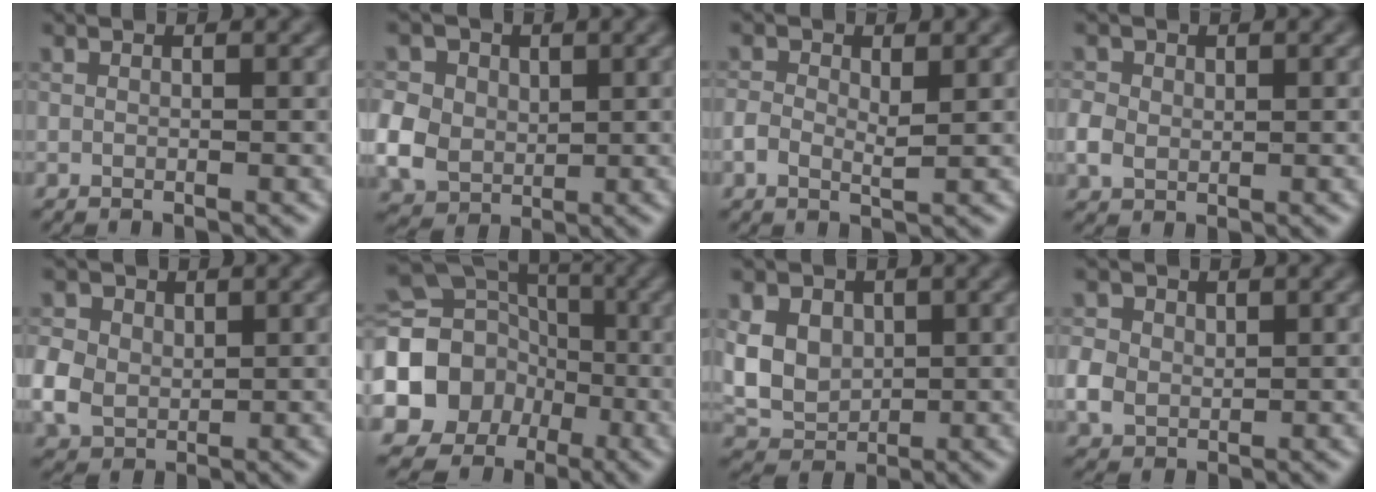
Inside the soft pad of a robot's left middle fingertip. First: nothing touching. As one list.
[{"total": 5.8, "force": [0.6, 5.0, 3.0], "torque": [-0.076, 0.012, 0.001]}, {"total": 2.1, "force": [0.0, 1.2, 1.7], "torque": [-0.038, 0.000, -0.003]}, {"total": 2.3, "force": [0.1, 2.0, 1.2], "torque": [-0.028, 0.000, 0.000]}, {"total": 3.9, "force": [0.3, 3.3, 2.0], "torque": [-0.051, 0.001, 0.004]}, {"total": 13.0, "force": [-3.2, 11.4, 5.4], "torque": [-0.117, -0.013, -0.076]}, {"total": 5.9, "force": [1.3, 4.7, 3.3], "torque": [-0.062, 0.012, 0.017]}, {"total": 2.8, "force": [0.2, 2.5, 1.4], "torque": [-0.034, 0.000, 0.004]}]